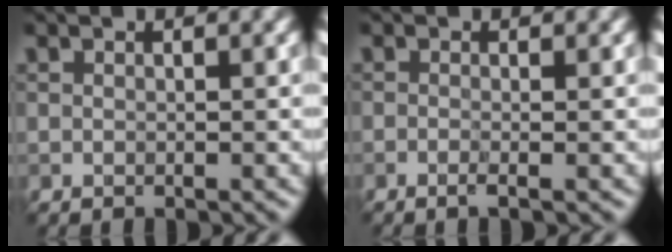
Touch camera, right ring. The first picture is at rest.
{"total": 1.1, "force": [-0.3, 0.2, 1.0], "torque": [-0.014, -0.002, -0.013]}